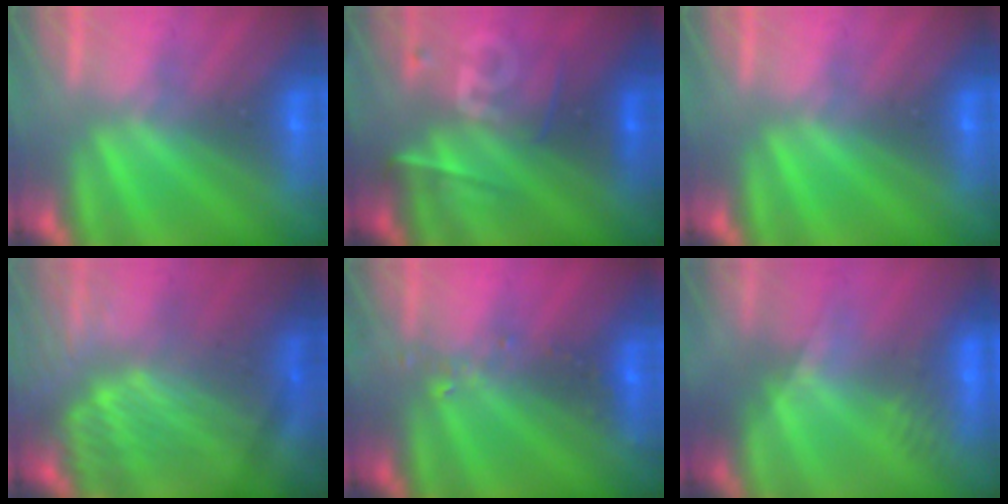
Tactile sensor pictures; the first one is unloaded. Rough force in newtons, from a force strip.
{"total": 2.3}
{"total": 0.0}
{"total": 3.7}
{"total": 2.4}
{"total": 2.4}